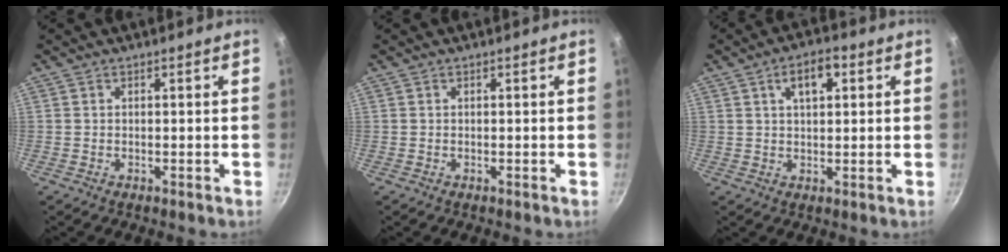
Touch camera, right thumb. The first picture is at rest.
{"total": 0.0}
{"total": 6.3, "force": [2.3, 3.3, 4.8], "torque": [-0.057, 0.007, 0.036]}